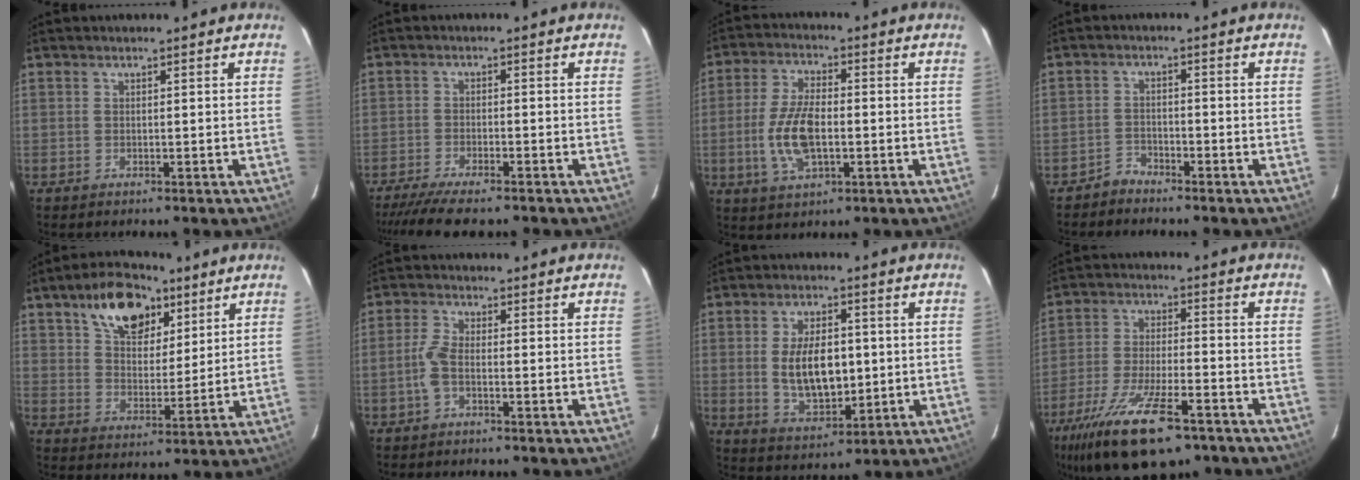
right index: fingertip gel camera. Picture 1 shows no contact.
{"total": 9.1, "force": [-7.8, 1.2, 4.5], "torque": [-0.110, -0.029, -0.133]}
{"total": 10.3, "force": [-1.9, 4.8, 8.9], "torque": [-0.186, 0.000, -0.033]}
{"total": 2.4, "force": [-2.3, 0.8, -0.4], "torque": [0.009, 0.006, -0.044]}
{"total": 13.4, "force": [8.0, 7.4, 7.9], "torque": [-0.133, 0.023, 0.138]}
{"total": 3.4, "force": [-1.3, 1.0, 2.9], "torque": [-0.074, 0.005, -0.027]}
{"total": 11.2, "force": [0.2, 6.0, 9.5], "torque": [-0.180, -0.005, 0.018]}
{"total": 18.5, "force": [-12.3, 6.0, 12.4], "torque": [-0.252, -0.046, -0.209]}